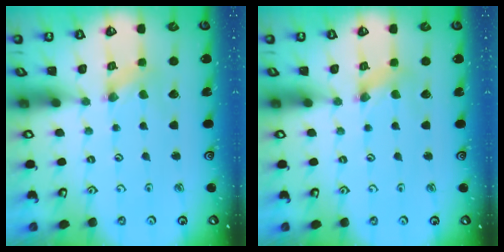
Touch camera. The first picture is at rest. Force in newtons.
{"total": 0.8, "press": 0.7, "slide": 0.3}